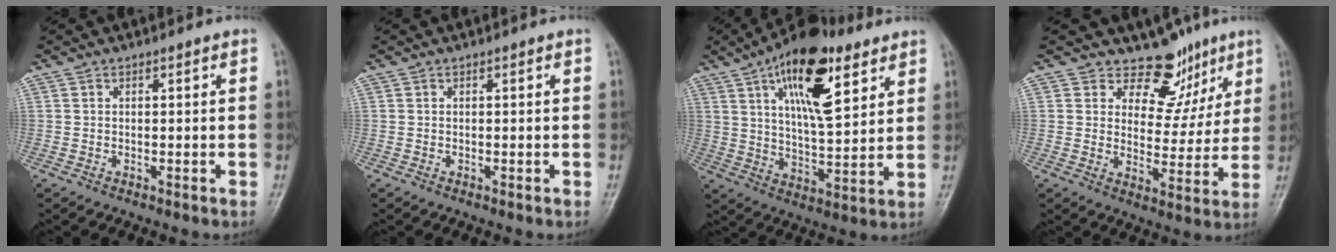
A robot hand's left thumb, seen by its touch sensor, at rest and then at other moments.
{"total": 0.0}
{"total": 18.5, "force": [8.9, 7.4, 14.5], "torque": [-0.203, -0.030, 0.146]}
{"total": 8.9, "force": [6.5, 5.7, 2.2], "torque": [0.012, -0.042, 0.096]}